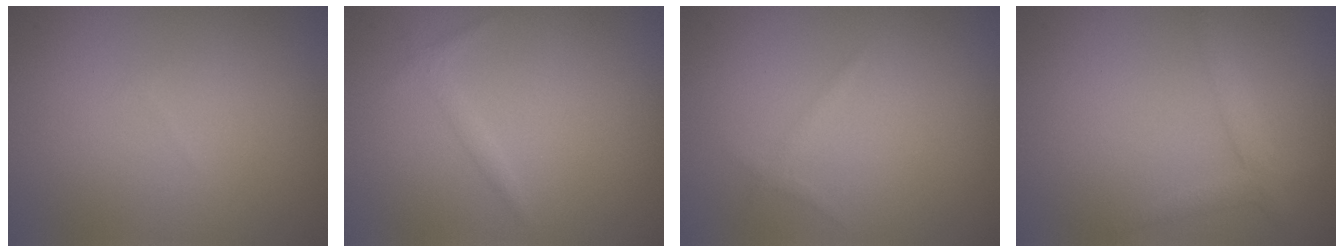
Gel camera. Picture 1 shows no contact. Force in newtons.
{"total": 0.8, "press": 0.8, "slide": 0.0}
{"total": 0.6, "press": 0.6, "slide": 0.1}
{"total": 1.8, "press": 1.8, "slide": 0.2}